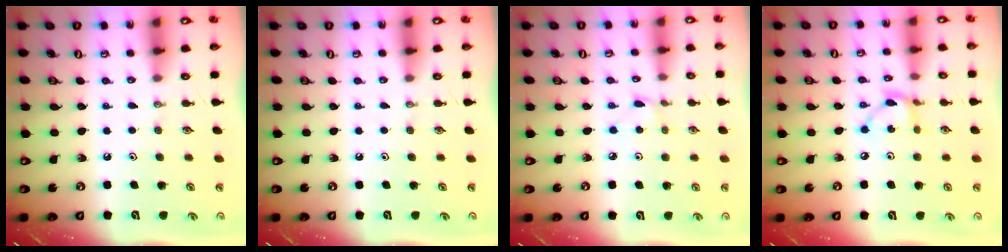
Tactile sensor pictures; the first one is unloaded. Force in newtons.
{"total": 0.0}
{"total": 2.1, "press": 2.1, "slide": 0.2}
{"total": 5.7, "press": 5.7, "slide": 0.1}